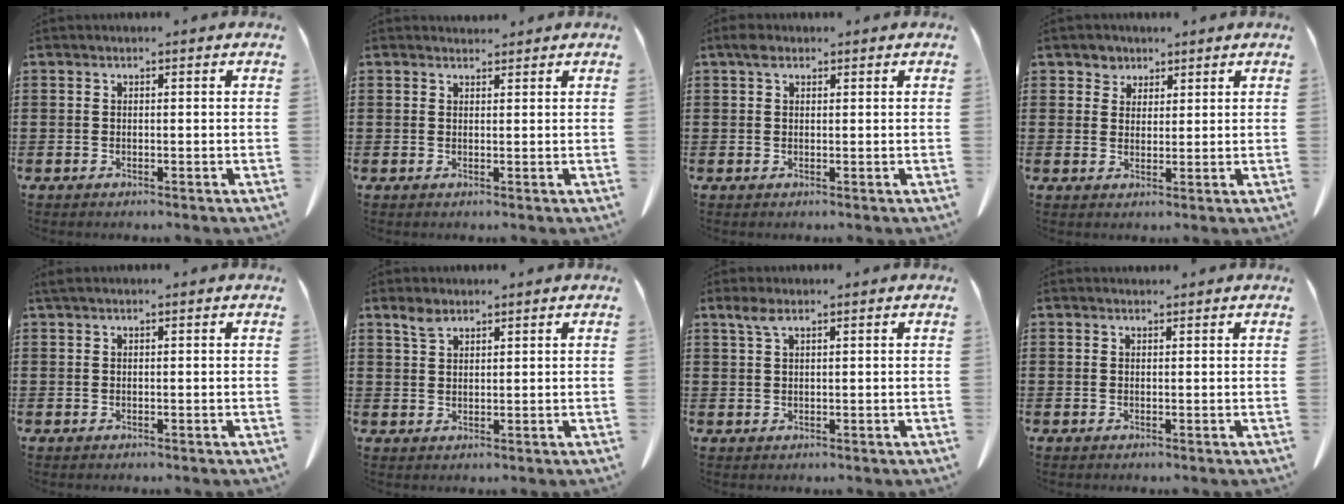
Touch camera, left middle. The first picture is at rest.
{"total": 1.3, "force": [1.3, 0.4, 0.1], "torque": [-0.005, 0.002, 0.025]}
{"total": 1.7, "force": [0.9, 1.0, 1.0], "torque": [-0.016, 0.002, 0.015]}
{"total": 2.8, "force": [2.0, 1.9, 0.1], "torque": [-0.014, 0.010, 0.038]}
{"total": 0.6, "force": [0.3, 0.1, 0.5], "torque": [-0.011, 0.001, 0.005]}
{"total": 2.6, "force": [1.9, 1.1, 1.4], "torque": [-0.033, 0.003, 0.036]}
{"total": 2.3, "force": [1.3, 0.7, 1.8], "torque": [-0.042, 0.005, 0.022]}
{"total": 0.5, "force": [0.5, 0.1, 0.1], "torque": [-0.004, 0.000, 0.011]}